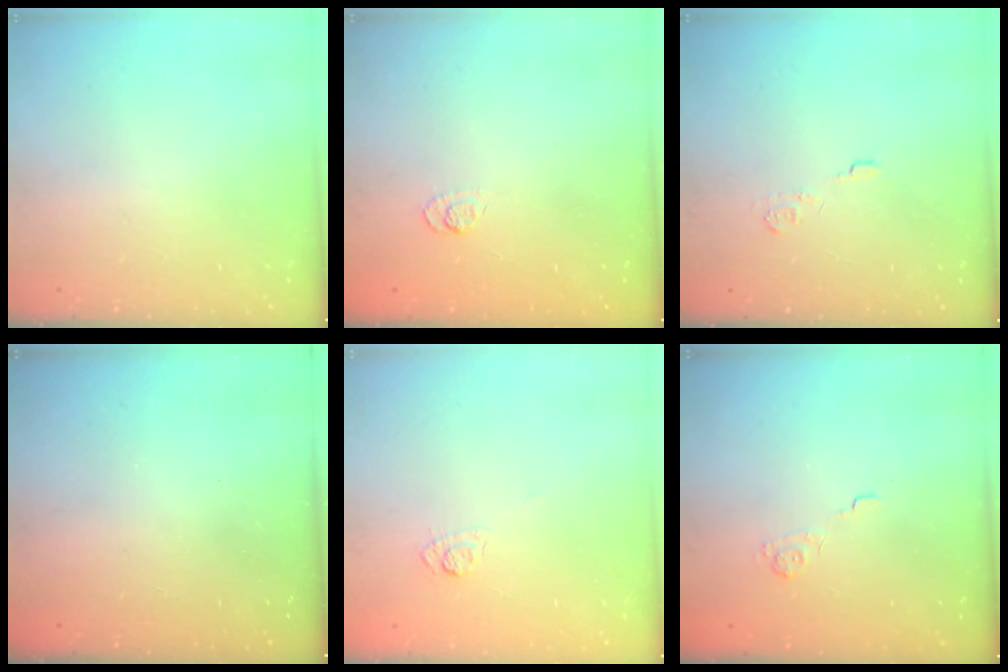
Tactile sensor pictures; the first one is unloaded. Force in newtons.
{"total": 3.6, "press": 3.3, "slide": 1.4}
{"total": 3.8, "press": 3.8, "slide": 0.5}
{"total": 2.3, "press": 2.1, "slide": 0.8}
{"total": 4.0, "press": 3.7, "slide": 1.5}
{"total": 2.2, "press": 1.7, "slide": 1.4}